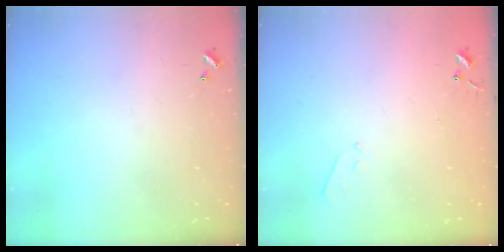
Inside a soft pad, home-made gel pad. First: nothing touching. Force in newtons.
{"total": 4.2, "press": 4.2, "slide": 0.6}